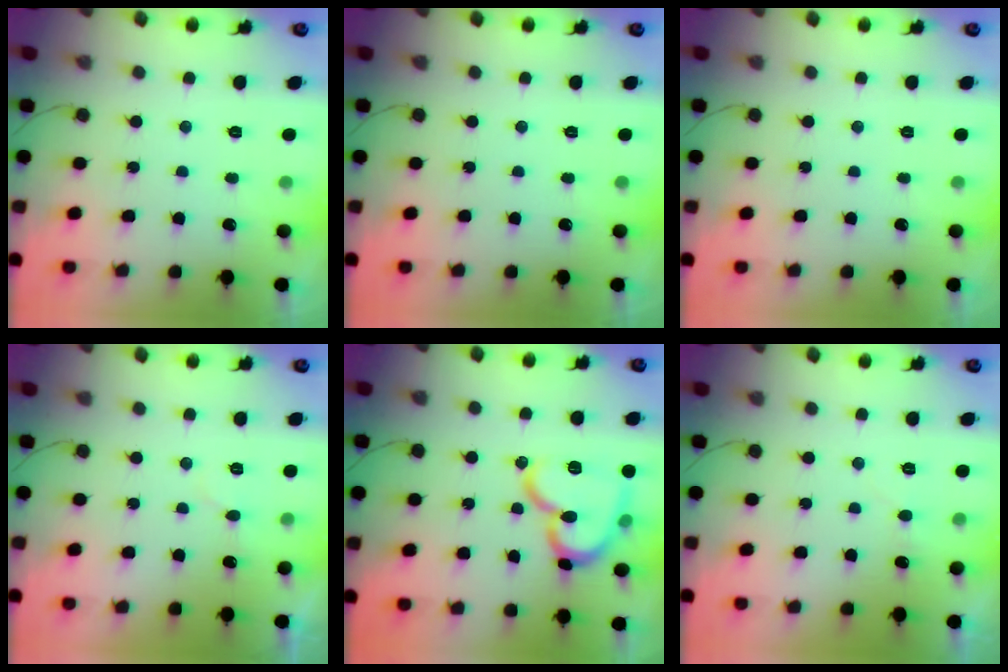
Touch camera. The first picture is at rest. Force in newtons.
{"total": 0.0}
{"total": 0.0}
{"total": 5.6, "press": 5.5, "slide": 0.4}
{"total": 16.4, "press": 16.3, "slide": 1.6}
{"total": 5.3, "press": 5.3, "slide": 0.5}